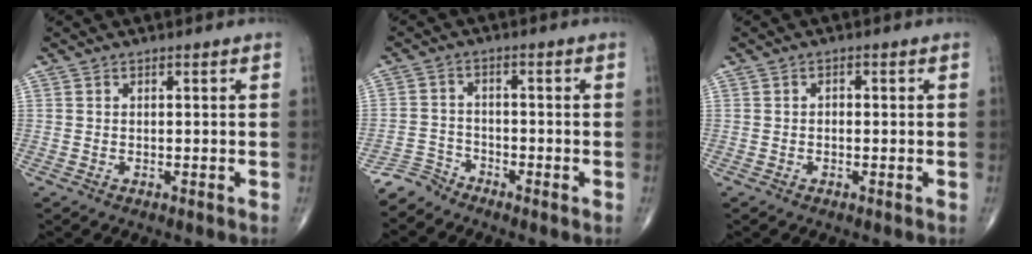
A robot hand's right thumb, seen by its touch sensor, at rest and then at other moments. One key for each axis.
{"total": 3.5, "fx": -3.3, "fy": 0.8, "fz": -0.7, "tx": 0.020, "ty": 0.008, "tz": -0.073}
{"total": 1.0, "fx": 0.0, "fy": 0.6, "fz": 0.7, "tx": -0.010, "ty": 0.004, "tz": -0.002}